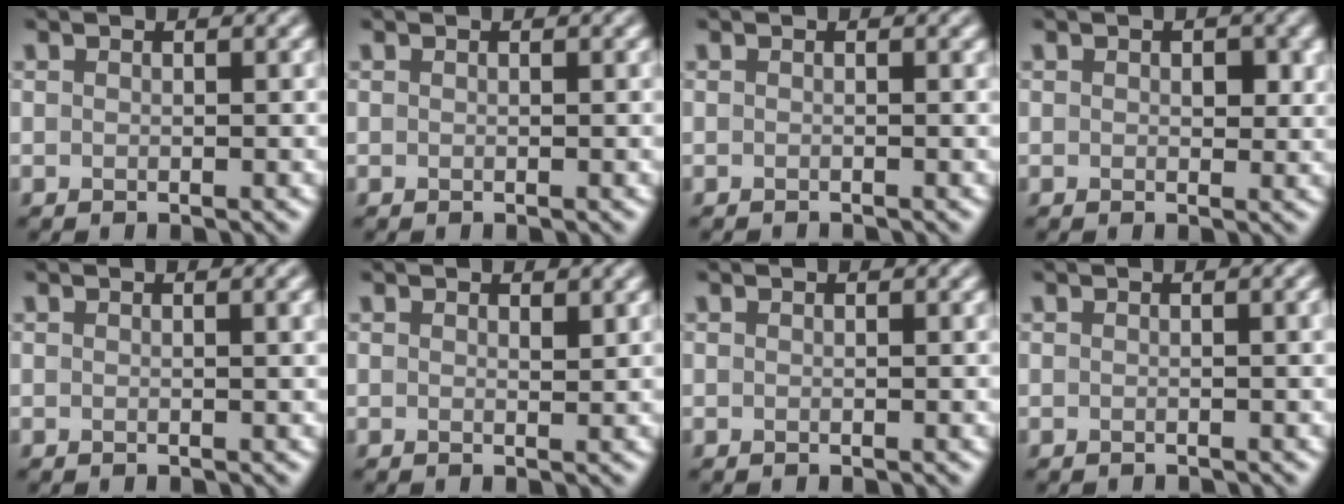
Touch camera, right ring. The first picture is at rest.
{"total": 0.0}
{"total": 0.9, "force": [-0.8, 0.2, 0.4], "torque": [0.004, -0.003, -0.015]}
{"total": 1.9, "force": [0.6, 1.1, 1.4], "torque": [-0.016, -0.003, 0.010]}
{"total": 1.3, "force": [0.4, 0.3, 1.1], "torque": [-0.012, 0.005, 0.004]}
{"total": 0.7, "force": [0.6, 0.2, 0.4], "torque": [-0.006, -0.002, 0.011]}
{"total": 0.0}
{"total": 1.3, "force": [-0.5, 0.5, 1.1], "torque": [-0.007, 0.001, -0.012]}